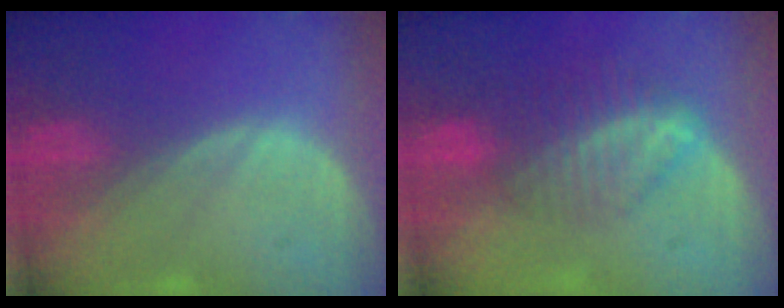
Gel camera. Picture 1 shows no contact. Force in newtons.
{"total": 6.9, "press": 6.0, "slide": 3.5}